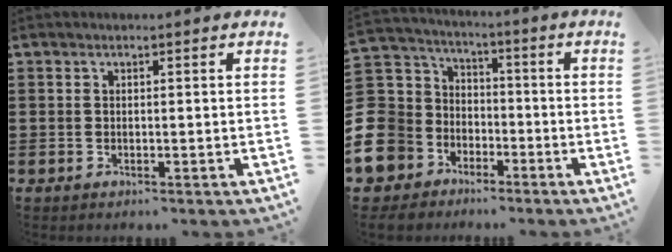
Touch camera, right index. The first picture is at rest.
{"total": 12.5, "force": [-6.7, 10.2, 2.7], "torque": [-0.117, 0.017, -0.128]}